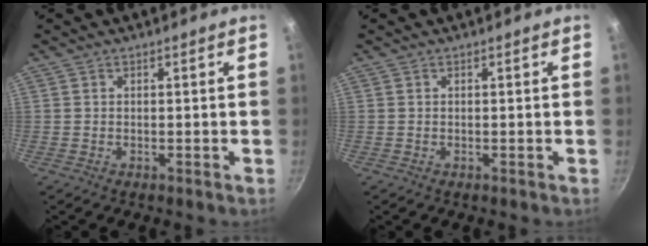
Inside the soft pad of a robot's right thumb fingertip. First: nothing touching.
{"total": 0.0}